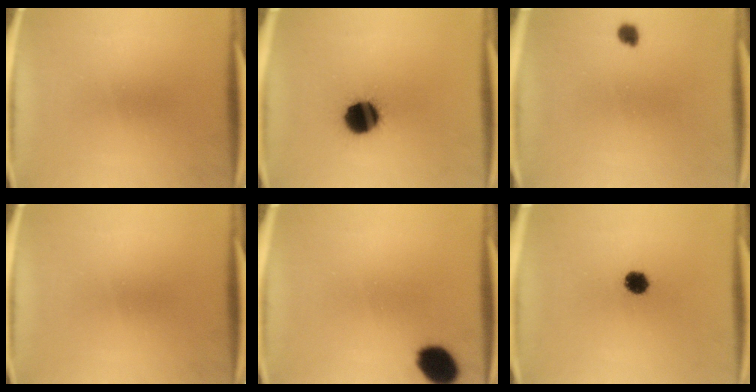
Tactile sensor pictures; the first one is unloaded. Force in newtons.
{"total": 12.1}
{"total": 1.8}
{"total": 0.0}
{"total": 8.8}
{"total": 5.0}